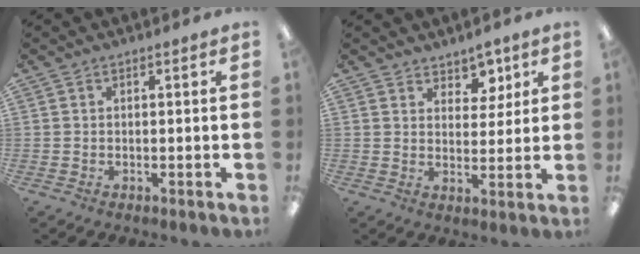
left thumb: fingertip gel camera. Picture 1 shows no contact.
{"total": 5.6, "force": [4.4, 3.3, 0.9], "torque": [0.002, -0.028, 0.077]}